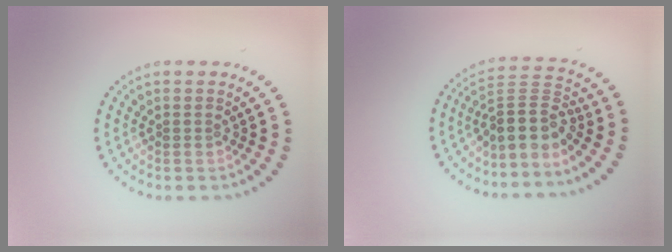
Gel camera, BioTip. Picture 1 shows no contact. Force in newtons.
{"total": 3.9, "press": 2.8, "slide": 2.8}